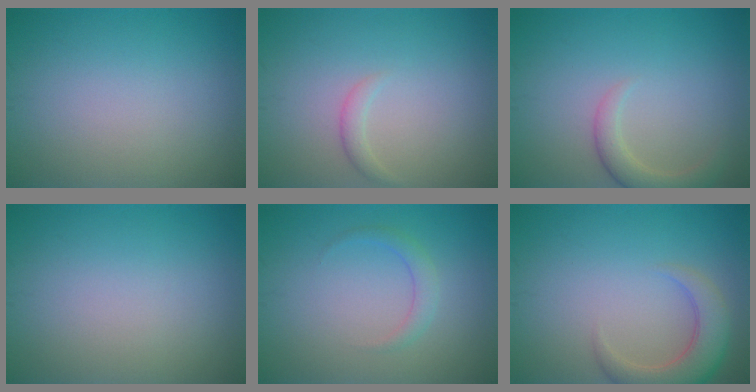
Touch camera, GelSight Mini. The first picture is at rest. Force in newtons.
{"total": 1.1, "press": 1.1, "slide": 0.1}
{"total": 2.6, "press": 2.5, "slide": 0.4}
{"total": 0.0}
{"total": 1.5, "press": 1.5, "slide": 0.1}
{"total": 4.5, "press": 4.5, "slide": 0.5}